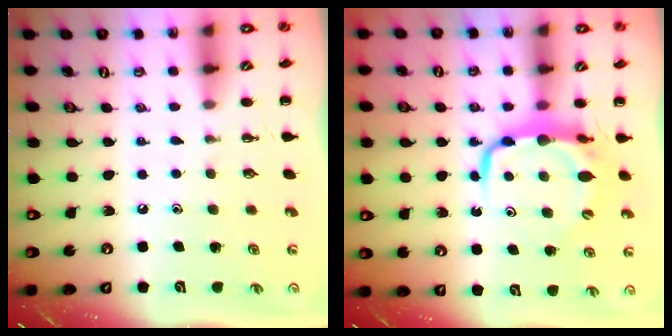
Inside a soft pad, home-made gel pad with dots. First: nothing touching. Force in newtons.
{"total": 7.8, "press": 7.7, "slide": 1.3}